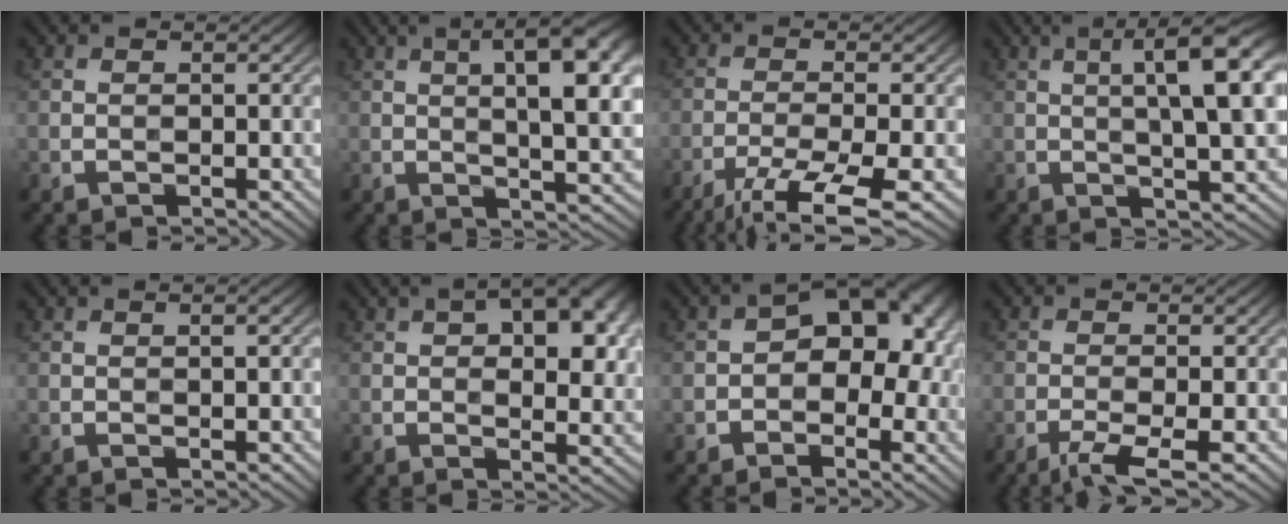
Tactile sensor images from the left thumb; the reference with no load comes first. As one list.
[{"total": 12.9, "force": [3.8, 3.9, 11.7], "torque": [-0.155, 0.020, 0.052]}, {"total": 8.2, "force": [-5.2, 1.5, 6.2], "torque": [-0.108, -0.007, -0.094]}, {"total": 10.7, "force": [2.5, 2.3, 10.1], "torque": [-0.146, 0.012, 0.036]}, {"total": 1.4, "force": [0.4, 0.2, 1.3], "torque": [-0.023, 0.004, 0.006]}, {"total": 14.4, "force": [5.2, 7.3, 11.3], "torque": [-0.145, 0.021, 0.062]}, {"total": 11.9, "force": [0.4, 7.8, 9.0], "torque": [-0.076, 0.025, -0.009]}, {"total": 3.6, "force": [-2.1, 0.5, 2.9], "torque": [-0.053, 0.000, -0.048]}]